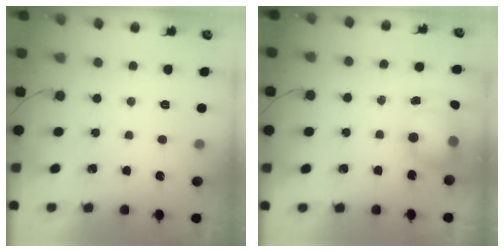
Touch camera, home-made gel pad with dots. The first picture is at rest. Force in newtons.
{"total": 7.5, "press": 7.4, "slide": 1.3}